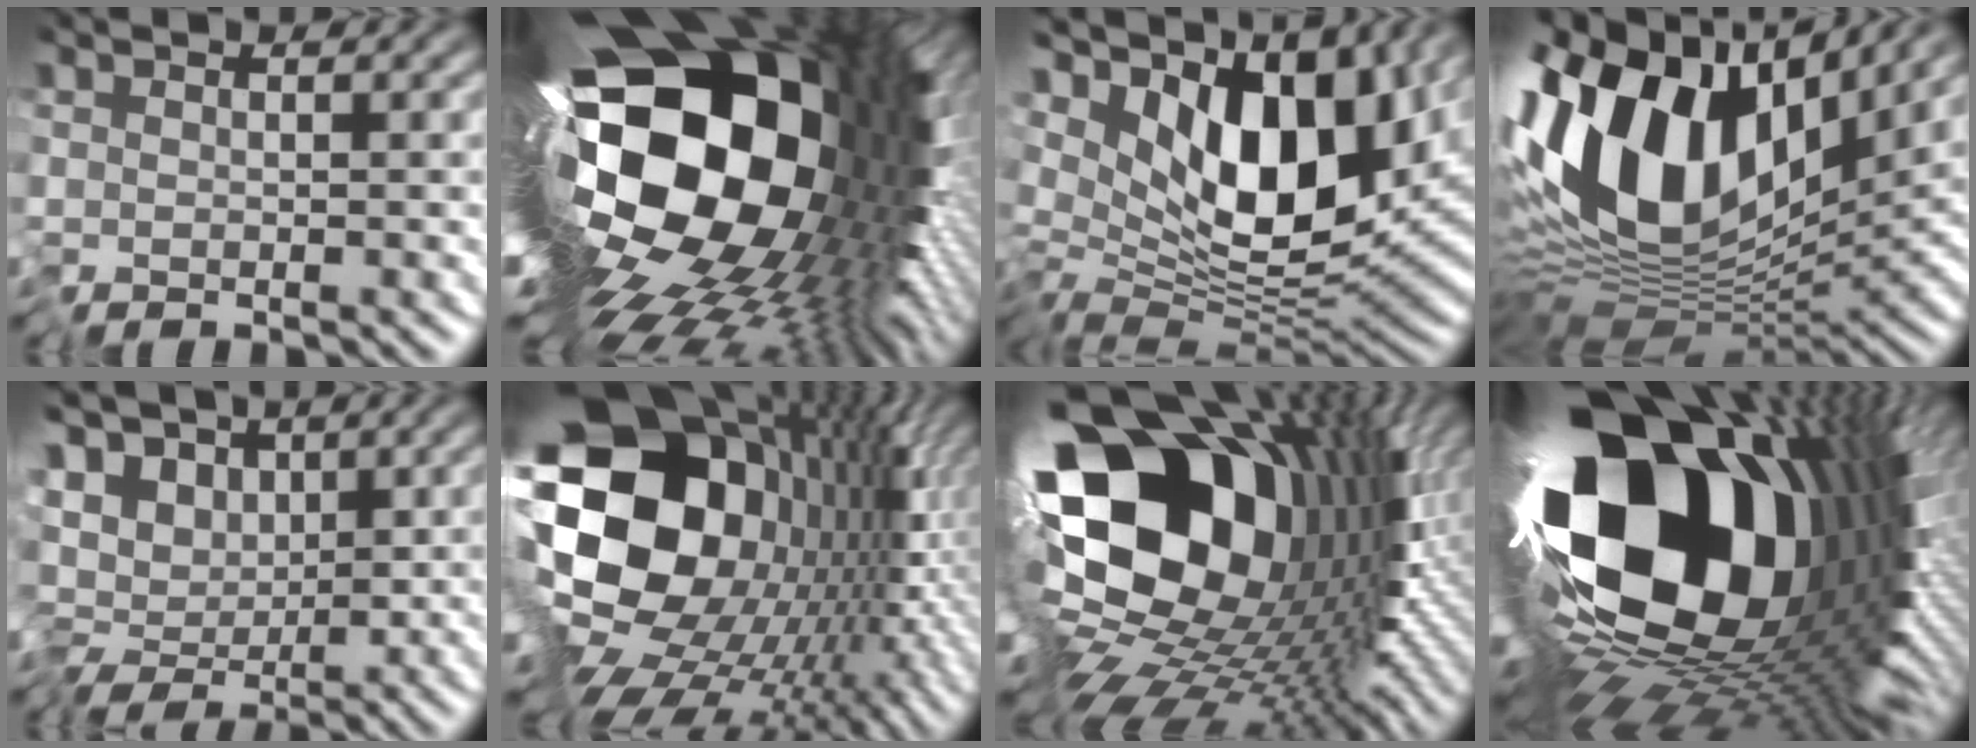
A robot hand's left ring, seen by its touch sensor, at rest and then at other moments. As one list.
[{"total": 20.9, "force": [0.4, 12.7, 16.6], "torque": [-0.278, -0.025, 0.007]}, {"total": 12.4, "force": [4.9, 6.0, 9.7], "torque": [-0.153, 0.001, 0.082]}, {"total": 15.5, "force": [4.3, 8.6, 12.1], "torque": [-0.267, 0.025, 0.067]}, {"total": 5.9, "force": [0.1, 4.2, 4.1], "torque": [-0.044, 0.014, -0.013]}, {"total": 19.0, "force": [1.2, 14.3, 12.5], "torque": [-0.250, -0.003, 0.040]}, {"total": 19.9, "force": [2.6, 13.9, 14.0], "torque": [-0.248, -0.007, 0.062]}, {"total": 21.1, "force": [1.8, 12.8, 16.6], "torque": [-0.307, -0.094, 0.061]}]